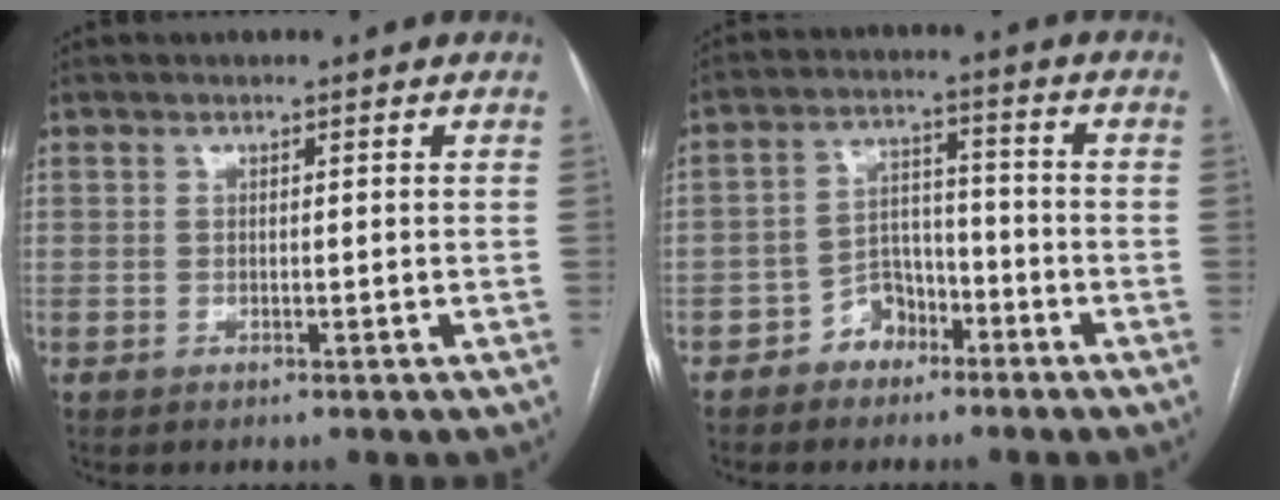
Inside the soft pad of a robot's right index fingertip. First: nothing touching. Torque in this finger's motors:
{"motor_torque": [-0.08, -0.13, -0.30, -0.11]}